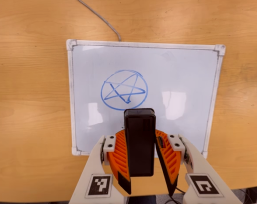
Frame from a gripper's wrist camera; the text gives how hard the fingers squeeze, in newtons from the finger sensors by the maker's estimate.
{"total": 6.3, "left": 5.8, "right": 6.8}